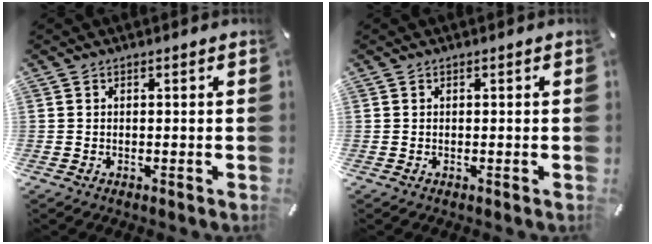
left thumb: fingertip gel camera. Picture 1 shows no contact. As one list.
[{"total": 0.0}]